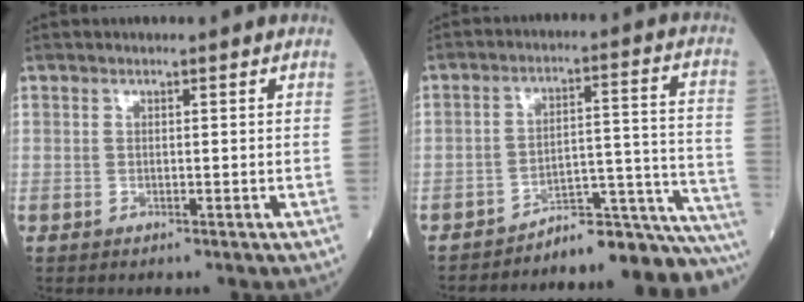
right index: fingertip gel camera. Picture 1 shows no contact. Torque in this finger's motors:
{"motor_torque": [-0.09, -0.91, 0.16, 0.01]}